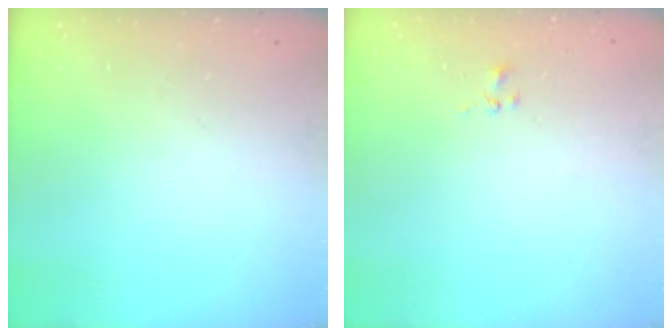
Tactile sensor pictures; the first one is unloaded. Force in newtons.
{"total": 0.8, "press": 0.8, "slide": 0.3}